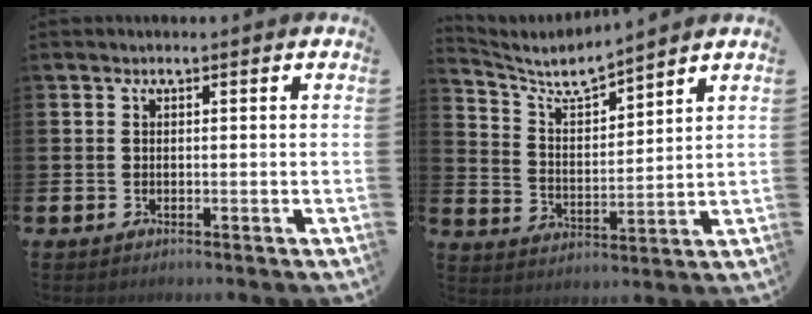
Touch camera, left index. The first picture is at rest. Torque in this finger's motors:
{"motor_torque": [-0.09, -0.09, 0.00, 0.03]}